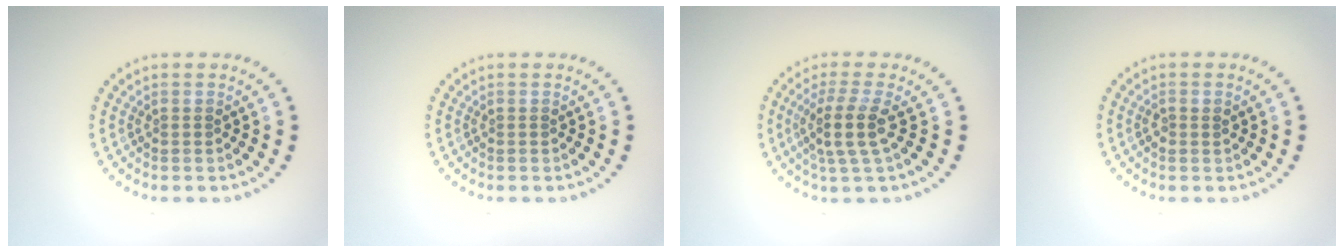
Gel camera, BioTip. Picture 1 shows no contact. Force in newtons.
{"total": 0.0}
{"total": 3.3, "press": 2.6, "slide": 2.1}
{"total": 0.8, "press": 0.7, "slide": 0.2}